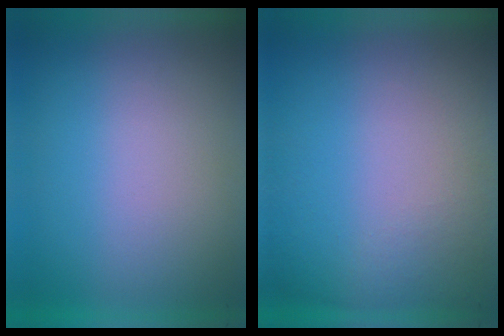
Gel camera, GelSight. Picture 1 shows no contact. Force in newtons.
{"total": 5.9}